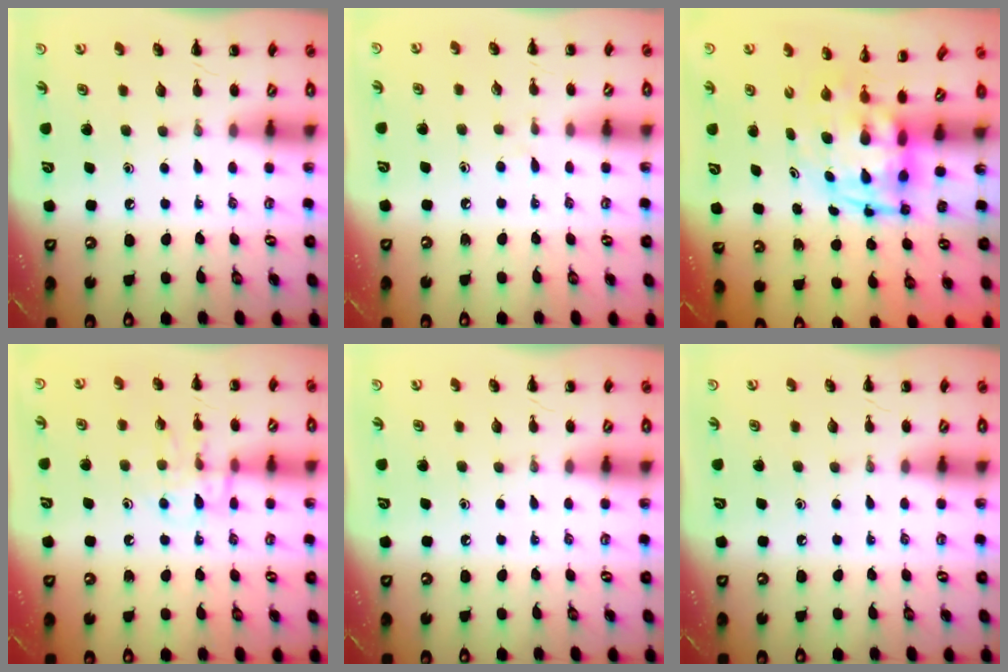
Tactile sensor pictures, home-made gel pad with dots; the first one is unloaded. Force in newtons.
{"total": 2.8, "press": 2.4, "slide": 1.4}
{"total": 3.9, "press": 3.6, "slide": 1.4}
{"total": 11.1, "press": 11.1, "slide": 0.7}
{"total": 0.0}
{"total": 0.0}